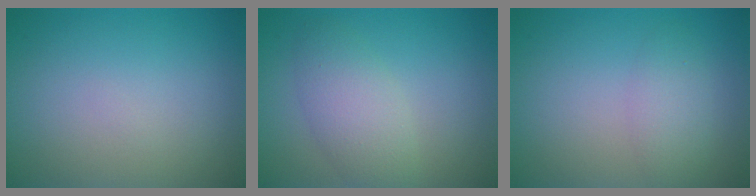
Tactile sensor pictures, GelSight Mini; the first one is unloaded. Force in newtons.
{"total": 3.7, "press": 3.7, "slide": 0.2}
{"total": 2.2, "press": 2.2, "slide": 0.1}